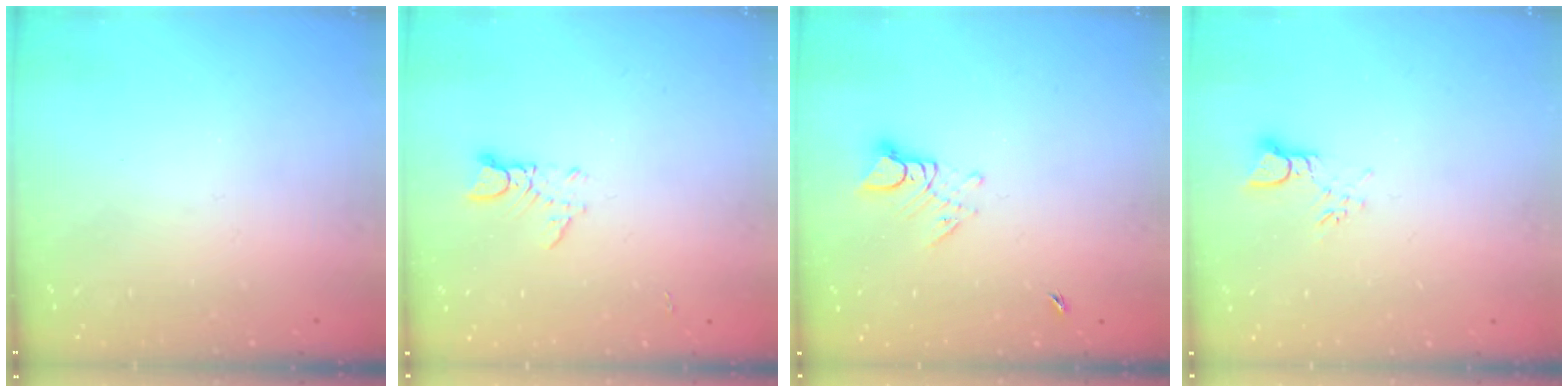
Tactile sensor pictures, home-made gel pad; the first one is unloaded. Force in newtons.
{"total": 3.0, "press": 3.0, "slide": 0.4}
{"total": 5.1, "press": 5.1, "slide": 0.5}
{"total": 2.8, "press": 2.8, "slide": 0.4}